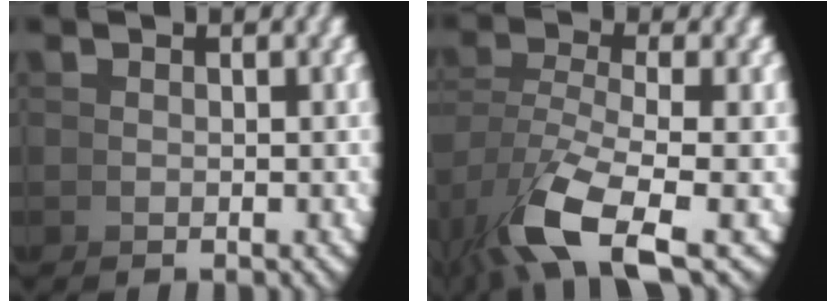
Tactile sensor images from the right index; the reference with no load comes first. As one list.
[{"total": 6.0, "force": [-2.2, 2.2, 5.1], "torque": [-0.109, -0.035, -0.011]}]